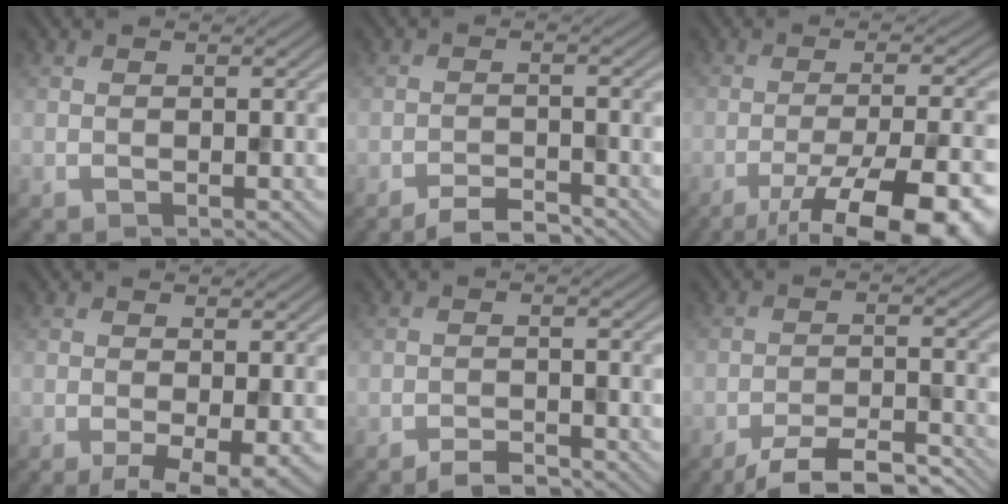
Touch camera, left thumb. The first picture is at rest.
{"total": 3.2, "force": [-2.8, 0.5, 1.4], "torque": [-0.022, 0.003, -0.052]}
{"total": 16.2, "force": [-10.3, 4.6, 11.7], "torque": [-0.155, -0.021, -0.140]}
{"total": 4.1, "force": [-1.4, 0.9, 3.8], "torque": [-0.064, -0.006, -0.022]}
{"total": 2.3, "force": [-2.1, 0.4, 1.0], "torque": [-0.016, 0.003, -0.039]}
{"total": 7.3, "force": [-6.0, 1.4, 4.0], "torque": [-0.067, 0.000, -0.097]}